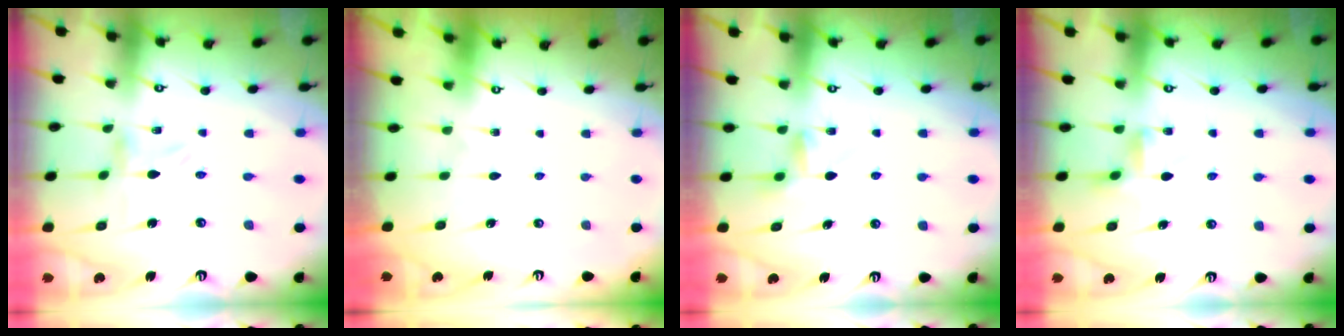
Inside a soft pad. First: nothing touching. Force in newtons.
{"total": 1.8, "press": 1.8, "slide": 0.1}
{"total": 4.6, "press": 4.6, "slide": 0.4}
{"total": 3.0, "press": 2.9, "slide": 0.5}